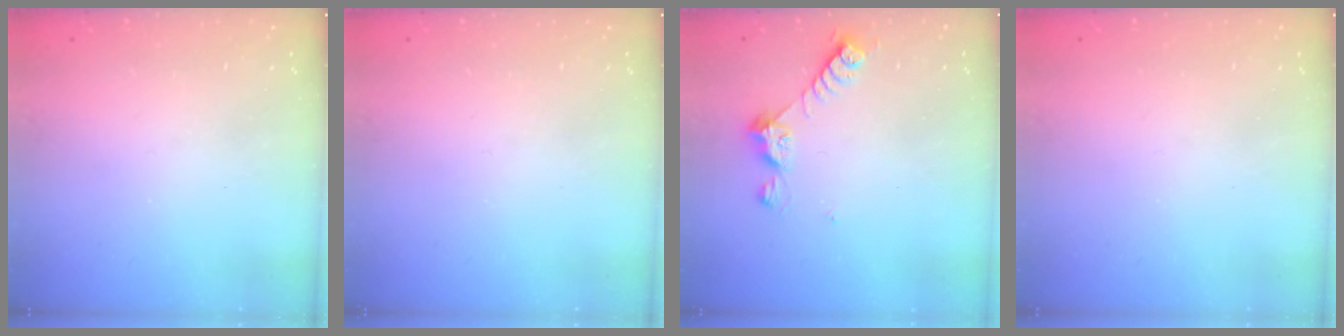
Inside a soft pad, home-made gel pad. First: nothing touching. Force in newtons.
{"total": 0.0}
{"total": 6.5, "press": 6.5, "slide": 0.7}
{"total": 0.0}